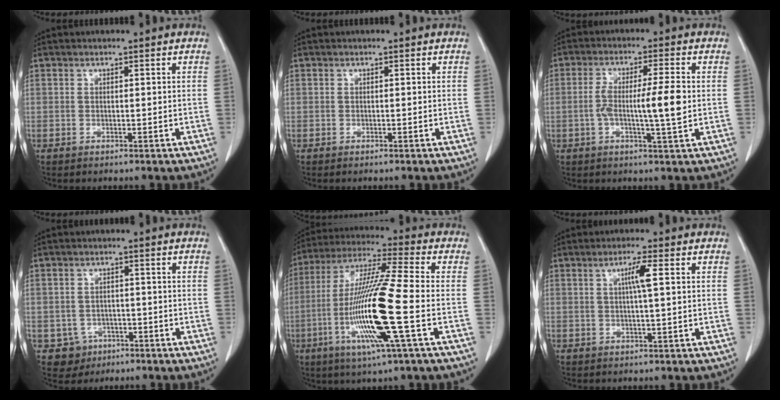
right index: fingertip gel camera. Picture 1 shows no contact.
{"total": 0.0}
{"total": 7.9, "force": [-0.6, 0.4, 7.8], "torque": [-0.142, 0.004, -0.012]}
{"total": 4.3, "force": [-1.8, 3.9, 0.2], "torque": [0.001, 0.012, -0.022]}
{"total": 17.4, "force": [-4.4, -0.1, 16.8], "torque": [-0.345, -0.014, -0.091]}
{"total": 3.4, "force": [0.8, -0.3, 3.3], "torque": [-0.061, 0.001, 0.012]}